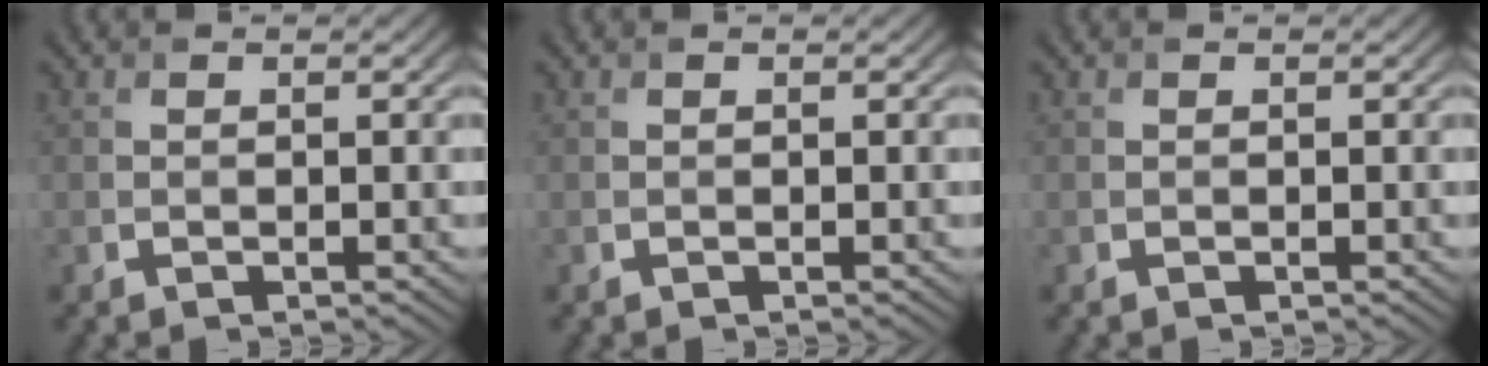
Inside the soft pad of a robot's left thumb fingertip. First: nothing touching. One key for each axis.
{"total": 0.0}
{"total": 0.0}